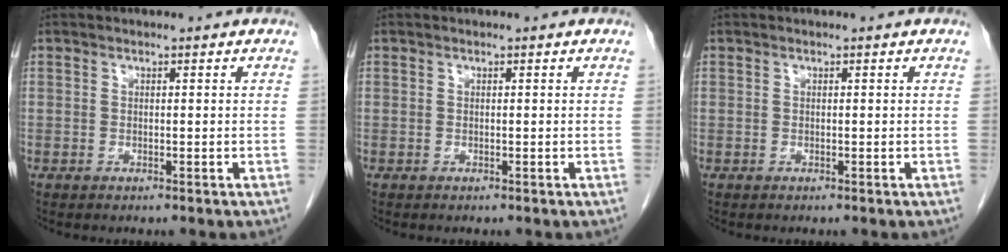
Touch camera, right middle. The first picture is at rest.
{"total": 0.0}
{"total": 0.0}